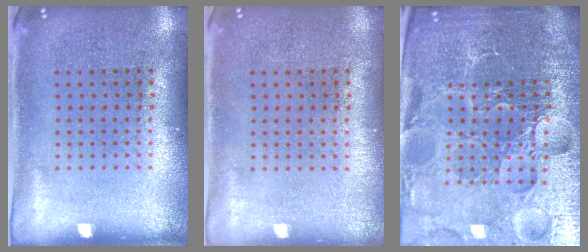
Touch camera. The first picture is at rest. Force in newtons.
{"total": 0.0}
{"total": 6.6, "press": 5.9, "slide": 3.1}